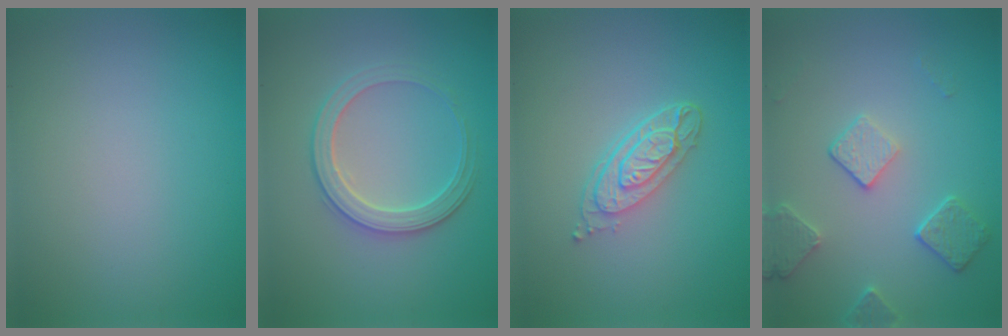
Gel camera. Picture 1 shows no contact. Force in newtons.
{"total": 2.8, "press": 2.8, "slide": 0.3}
{"total": 3.5, "press": 2.7, "slide": 2.2}
{"total": 3.0, "press": 2.7, "slide": 1.4}